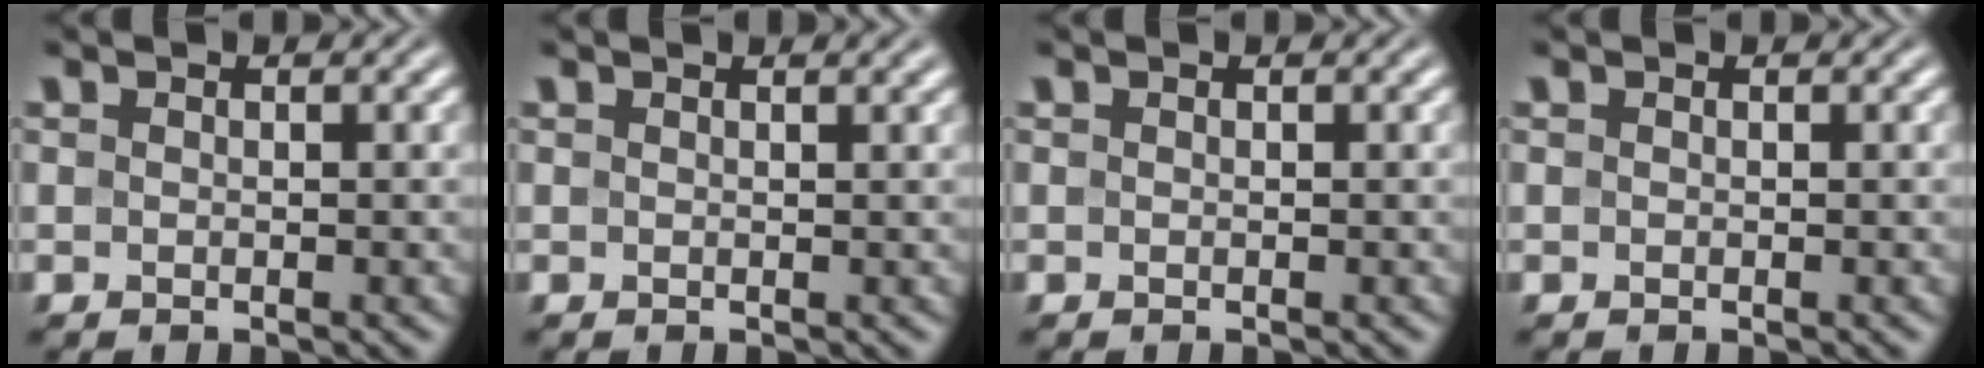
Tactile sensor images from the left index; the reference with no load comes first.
{"total": 1.2, "force": [0.9, 0.4, 0.7], "torque": [-0.004, 0.002, 0.007]}
{"total": 0.0}
{"total": 0.0}